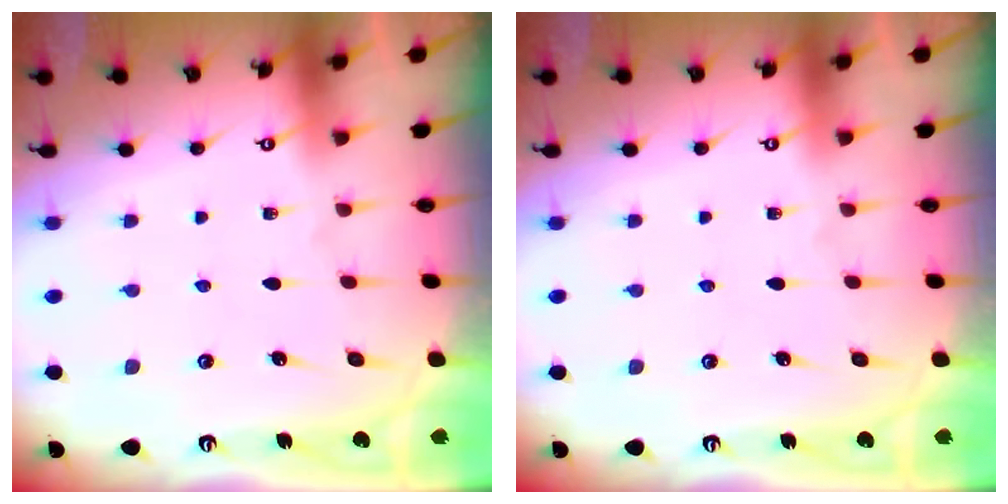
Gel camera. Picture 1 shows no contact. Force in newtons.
{"total": 0.0}